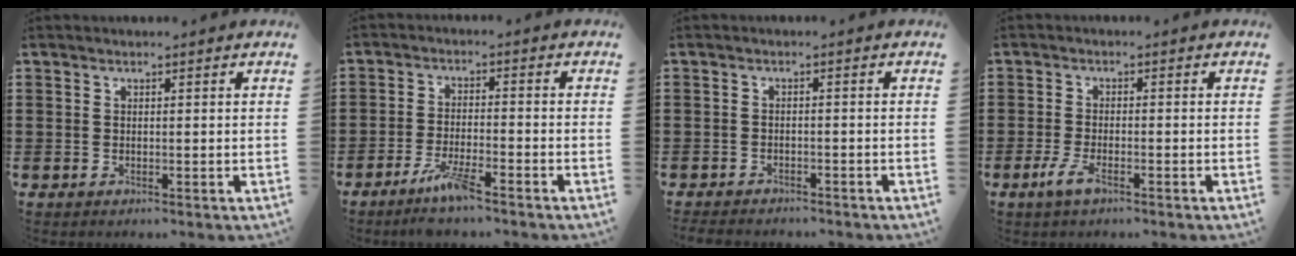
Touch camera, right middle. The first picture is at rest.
{"total": 5.3, "force": [-3.9, 0.6, 3.5], "torque": [-0.076, -0.009, -0.072]}
{"total": 2.0, "force": [-2.0, 0.3, 0.1], "torque": [-0.008, -0.001, -0.043]}
{"total": 3.5, "force": [-2.0, 1.0, 2.7], "torque": [-0.067, -0.005, -0.043]}